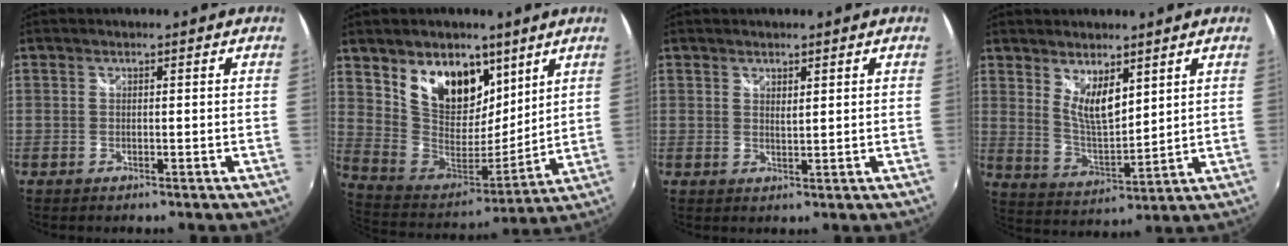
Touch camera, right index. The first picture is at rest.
{"total": 17.7, "force": [9.8, 11.1, 9.8], "torque": [-0.194, 0.005, 0.188]}
{"total": 1.6, "force": [1.0, 0.5, 1.1], "torque": [-0.017, -0.001, 0.017]}
{"total": 7.6, "force": [4.2, 2.9, 5.6], "torque": [-0.095, -0.011, 0.083]}